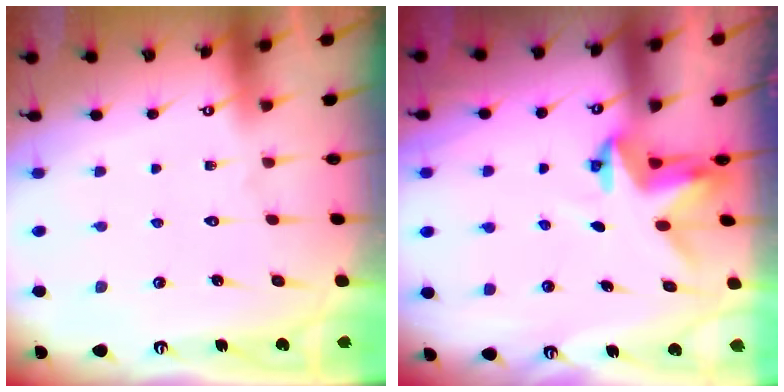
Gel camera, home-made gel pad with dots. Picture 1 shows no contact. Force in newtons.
{"total": 3.3, "press": 3.3, "slide": 0.2}